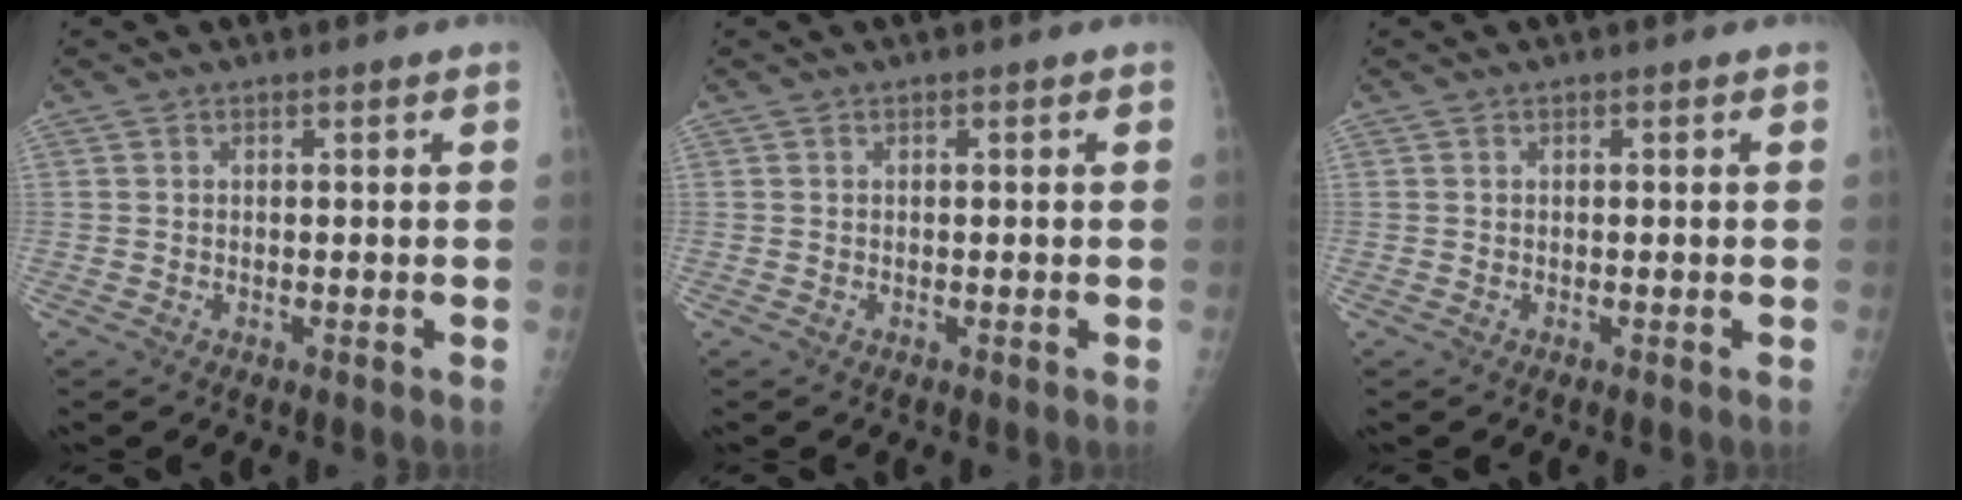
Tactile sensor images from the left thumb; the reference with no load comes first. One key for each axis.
{"total": 0.0}
{"total": 0.0}